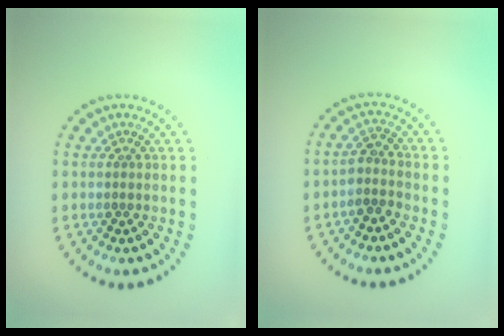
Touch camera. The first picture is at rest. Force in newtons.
{"total": 1.9, "press": 1.5, "slide": 1.2}